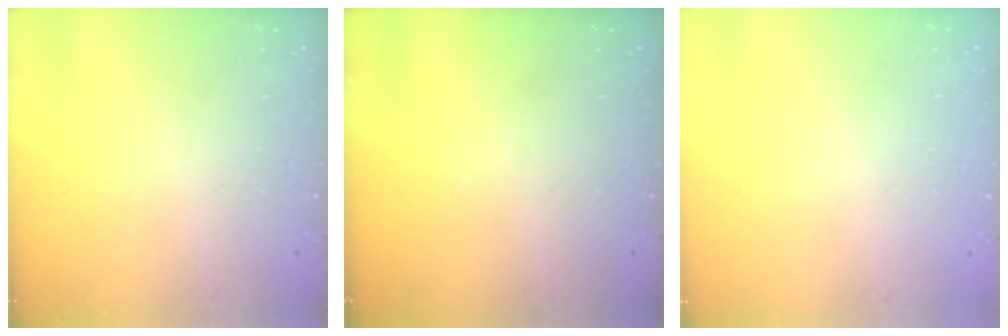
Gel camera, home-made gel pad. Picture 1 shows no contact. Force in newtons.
{"total": 0.0}
{"total": 0.6, "press": 0.6, "slide": 0.1}